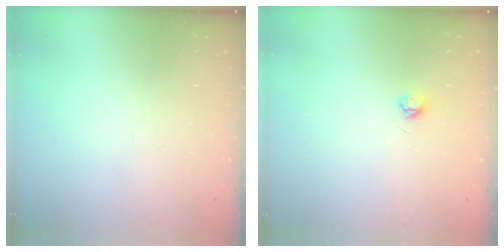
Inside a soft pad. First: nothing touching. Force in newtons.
{"total": 3.2, "press": 3.2, "slide": 0.4}